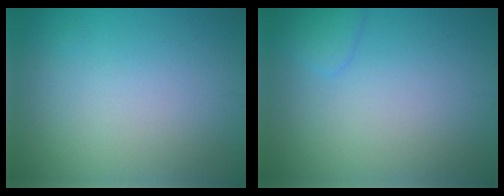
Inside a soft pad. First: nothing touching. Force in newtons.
{"total": 1.5, "press": 1.4, "slide": 0.1}